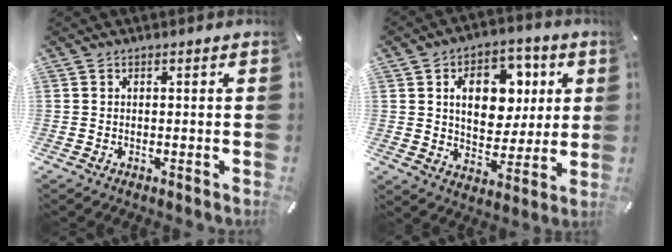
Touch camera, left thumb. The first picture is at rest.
{"total": 14.1, "force": [3.8, 10.4, 8.6], "torque": [-0.126, 0.000, 0.070]}